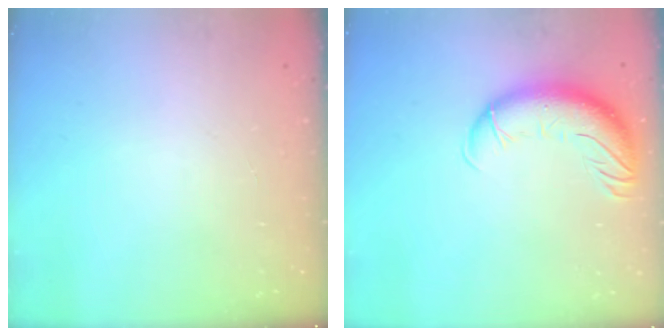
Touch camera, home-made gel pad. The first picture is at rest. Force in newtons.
{"total": 14.0, "press": 13.5, "slide": 3.7}